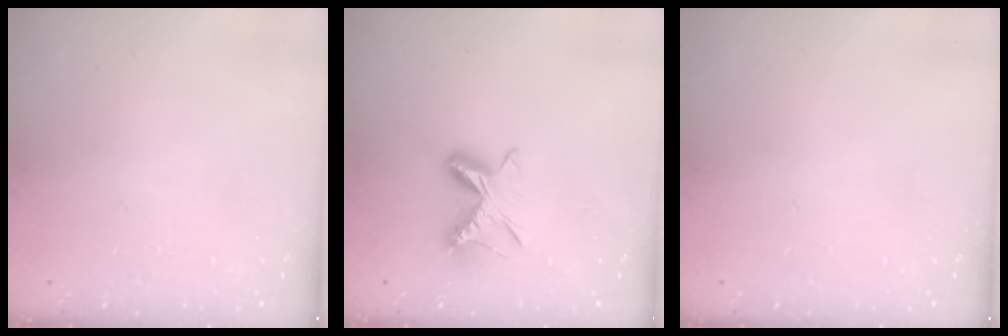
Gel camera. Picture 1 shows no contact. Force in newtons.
{"total": 8.7, "press": 8.7, "slide": 0.9}
{"total": 0.0}